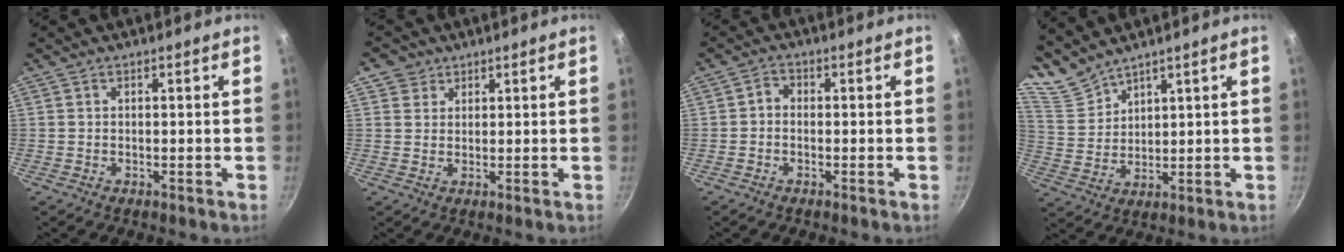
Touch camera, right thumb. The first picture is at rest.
{"total": 3.4, "force": [1.7, 3.0, 0.2], "torque": [0.025, 0.004, 0.026]}
{"total": 1.9, "force": [-0.6, 1.5, 1.0], "torque": [-0.019, 0.013, -0.018]}
{"total": 6.1, "force": [5.6, 2.1, 1.1], "torque": [-0.020, -0.017, 0.132]}